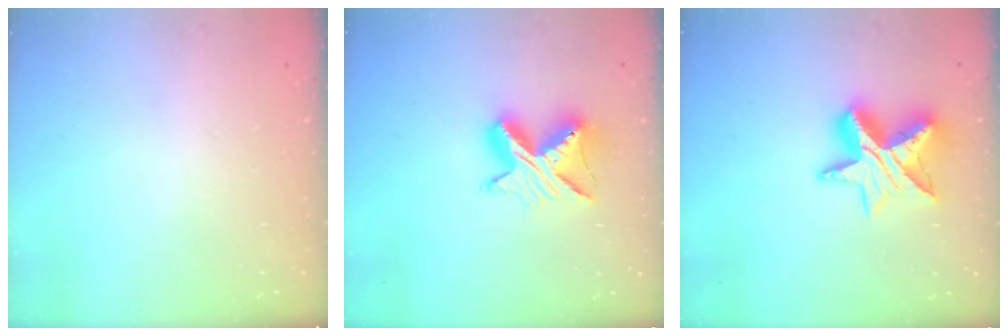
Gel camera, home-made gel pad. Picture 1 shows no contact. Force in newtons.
{"total": 10.2, "press": 10.2, "slide": 0.6}
{"total": 14.2, "press": 14.1, "slide": 1.1}